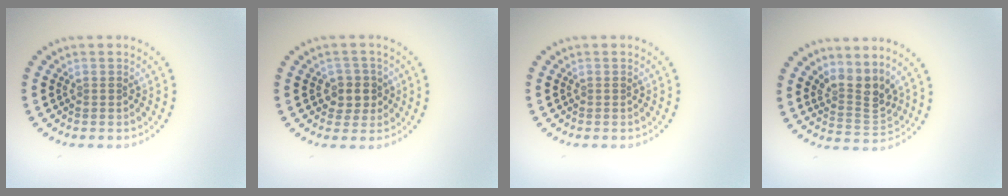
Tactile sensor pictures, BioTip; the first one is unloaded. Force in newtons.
{"total": 2.3, "press": 2.2, "slide": 0.9}
{"total": 0.0}
{"total": 3.2, "press": 2.3, "slide": 2.3}